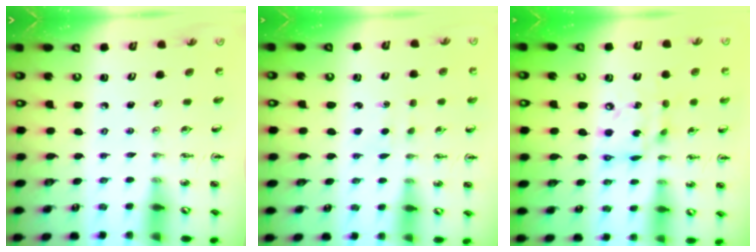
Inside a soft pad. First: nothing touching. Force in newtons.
{"total": 2.3, "press": 2.3, "slide": 0.3}
{"total": 14.1, "press": 14.0, "slide": 1.2}